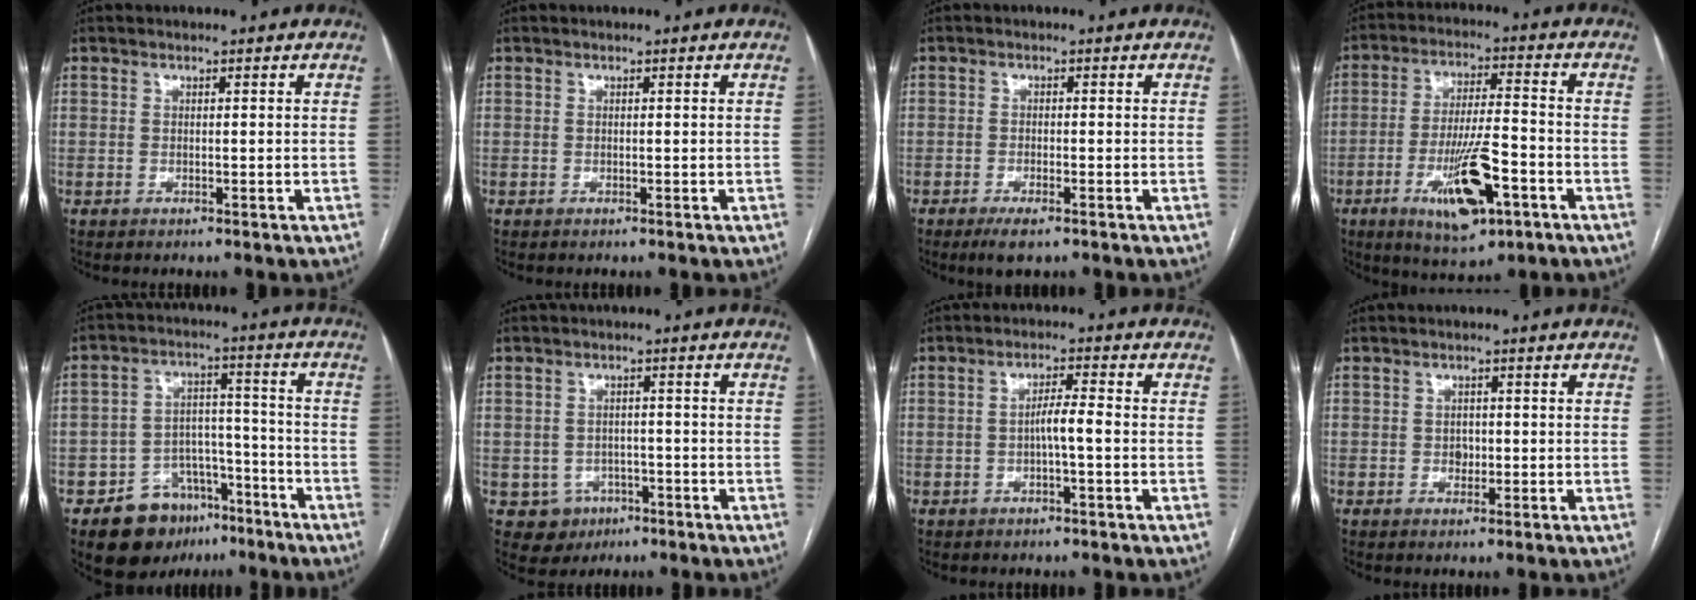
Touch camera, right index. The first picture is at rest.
{"total": 0.0}
{"total": 3.2, "force": [-2.1, 0.6, 2.3], "torque": [-0.043, -0.004, -0.034]}
{"total": 12.5, "force": [-5.3, 2.8, 11.0], "torque": [-0.200, -0.009, -0.082]}
{"total": 11.3, "force": [-7.1, 7.5, 4.6], "torque": [-0.067, 0.035, -0.104]}
{"total": 4.8, "force": [-1.9, 4.4, 0.5], "torque": [-0.001, 0.011, -0.022]}
{"total": 3.2, "force": [-0.7, 0.1, 3.1], "torque": [-0.051, 0.006, -0.012]}
{"total": 1.5, "force": [-0.2, 1.2, 0.9], "torque": [-0.012, 0.003, -0.003]}